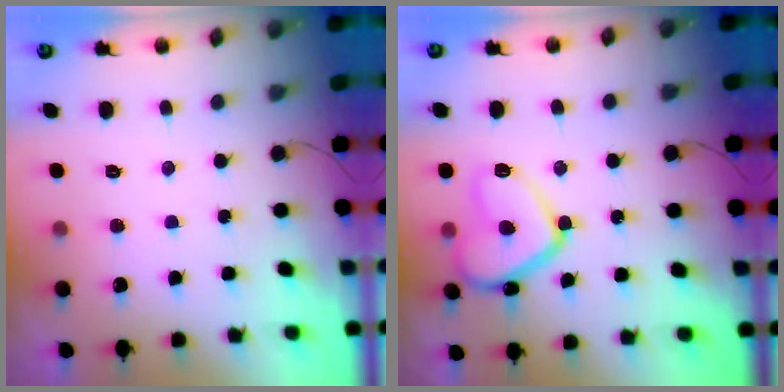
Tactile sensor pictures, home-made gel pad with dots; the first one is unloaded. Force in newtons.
{"total": 14.0, "press": 13.9, "slide": 0.9}